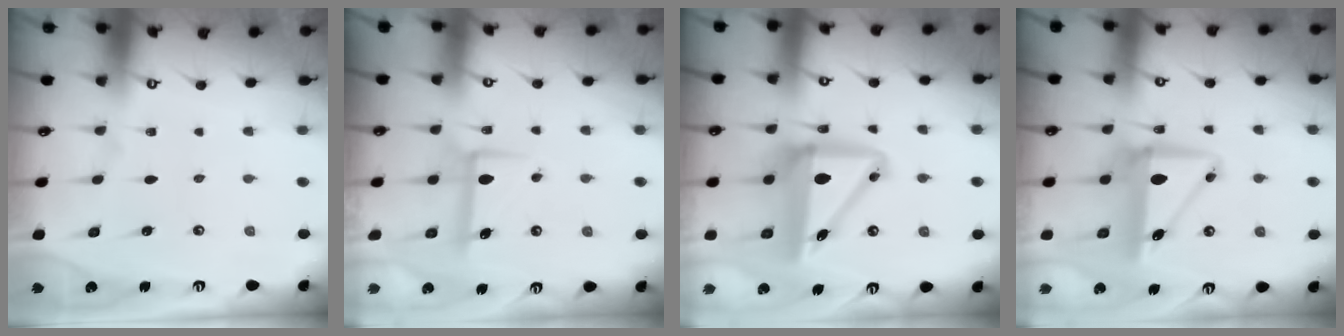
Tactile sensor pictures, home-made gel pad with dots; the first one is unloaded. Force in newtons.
{"total": 6.7, "press": 6.7, "slide": 0.3}
{"total": 12.4, "press": 11.8, "slide": 3.6}
{"total": 8.9, "press": 8.3, "slide": 3.1}